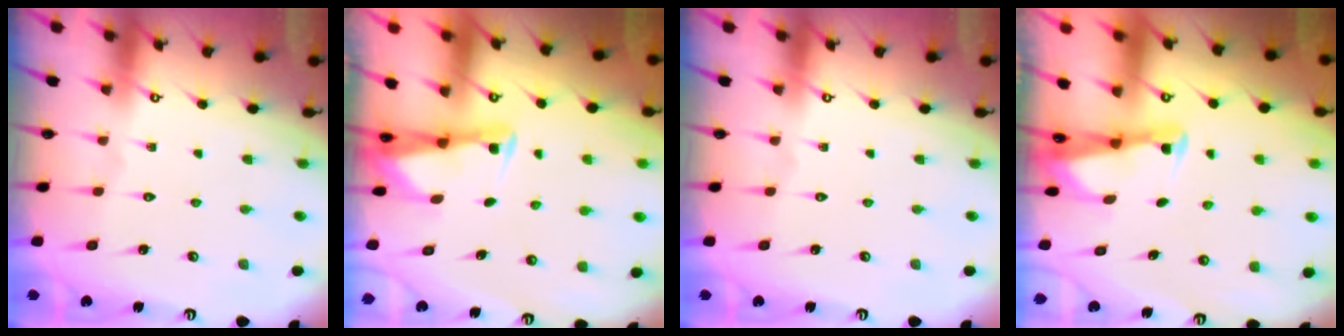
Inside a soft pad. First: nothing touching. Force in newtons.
{"total": 2.7, "press": 2.6, "slide": 0.2}
{"total": 0.0}
{"total": 2.5, "press": 2.5, "slide": 0.2}